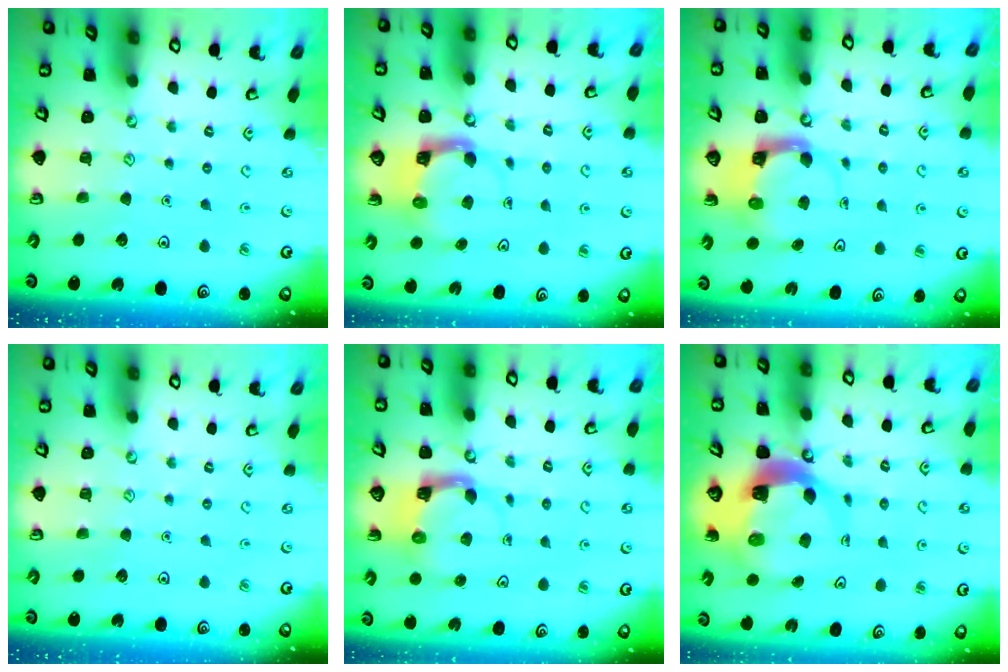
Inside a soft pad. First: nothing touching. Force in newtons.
{"total": 3.9, "press": 3.9, "slide": 0.4}
{"total": 3.6, "press": 3.6, "slide": 0.4}
{"total": 0.0}
{"total": 3.8, "press": 3.7, "slide": 0.7}
{"total": 8.7, "press": 8.5, "slide": 1.4}